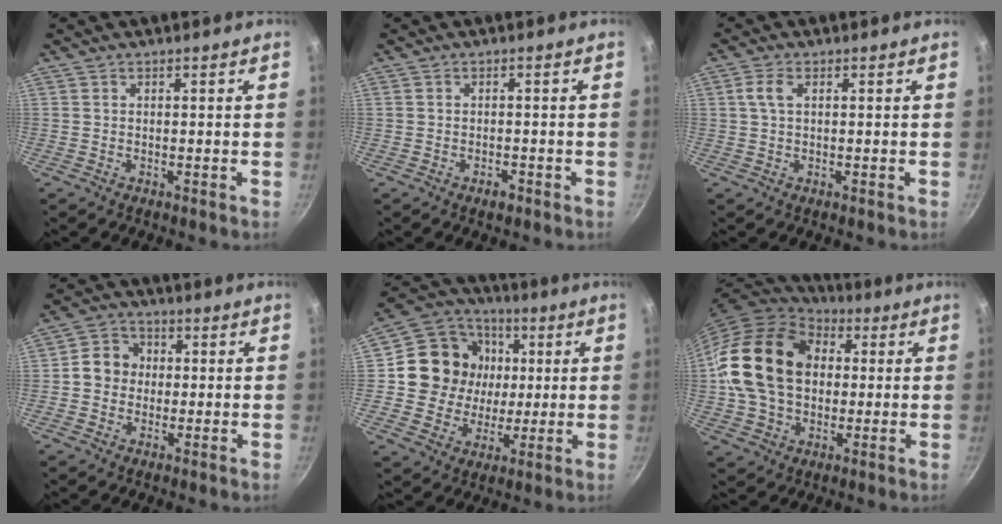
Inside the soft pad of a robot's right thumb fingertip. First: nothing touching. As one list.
[{"total": 1.9, "force": [-1.2, 0.9, 1.0], "torque": [-0.014, 0.012, -0.017]}, {"total": 3.1, "force": [0.8, 1.5, 2.6], "torque": [-0.057, 0.009, 0.016]}, {"total": 6.7, "force": [0.0, 6.1, 2.9], "torque": [-0.018, 0.015, -0.015]}, {"total": 16.8, "force": [2.2, 15.3, 6.6], "torque": [-0.096, 0.014, 0.035]}, {"total": 20.5, "force": [2.4, 15.3, 13.5], "torque": [-0.225, 0.027, 0.039]}]